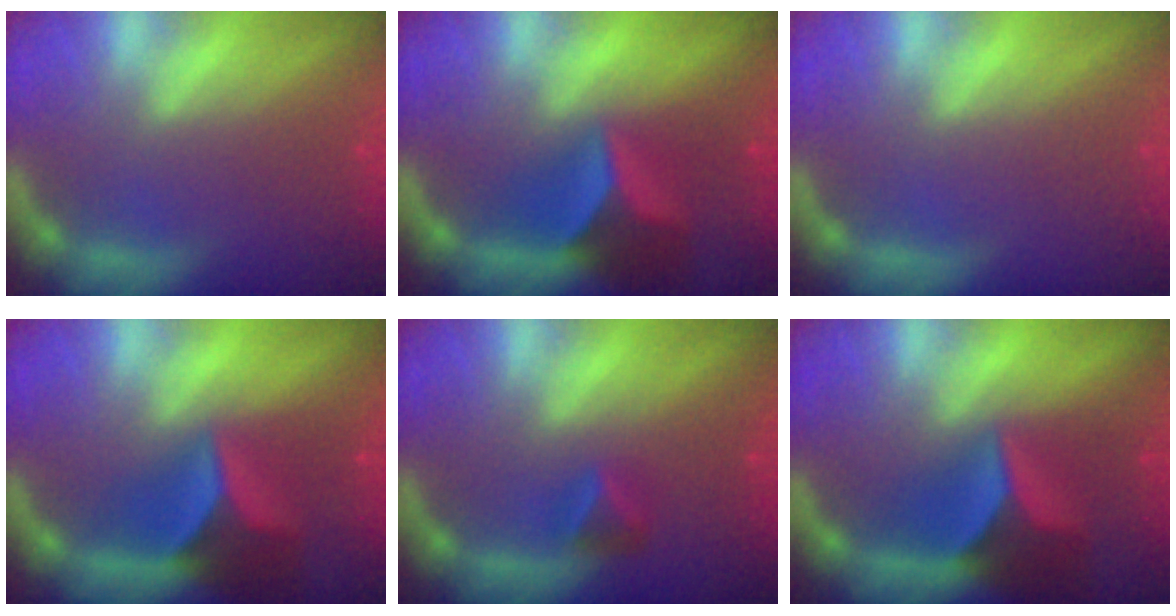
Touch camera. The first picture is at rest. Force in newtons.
{"total": 6.9}
{"total": 0.0}
{"total": 7.4}
{"total": 1.9}
{"total": 7.9}